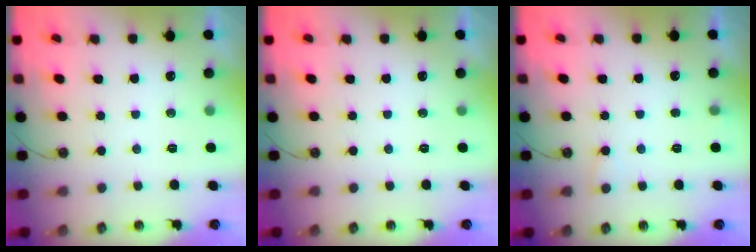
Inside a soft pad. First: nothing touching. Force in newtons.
{"total": 0.0}
{"total": 6.0, "press": 6.0, "slide": 0.4}